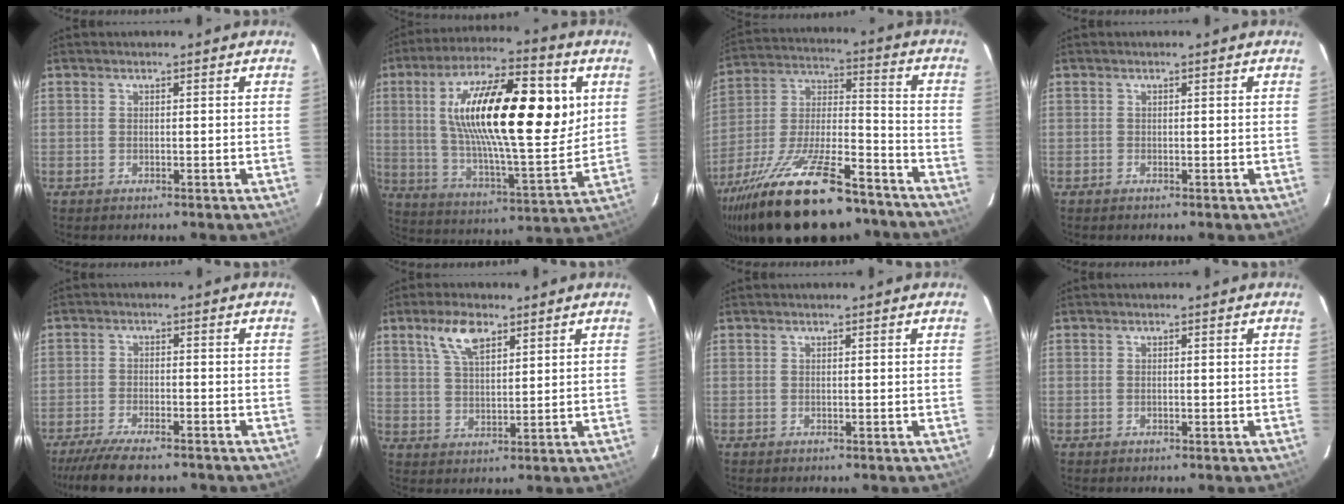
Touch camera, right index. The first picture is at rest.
{"total": 26.4, "force": [6.9, 8.3, 24.1], "torque": [-0.418, 0.014, 0.112]}
{"total": 28.6, "force": [-20.5, 9.3, 17.6], "torque": [-0.331, -0.027, -0.318]}
{"total": 0.0}
{"total": 10.8, "force": [-9.1, 2.4, 5.4], "torque": [-0.127, -0.028, -0.152]}
{"total": 7.0, "force": [4.1, 3.0, 4.8], "torque": [-0.091, 0.011, 0.081]}
{"total": 0.0}
{"total": 0.0}